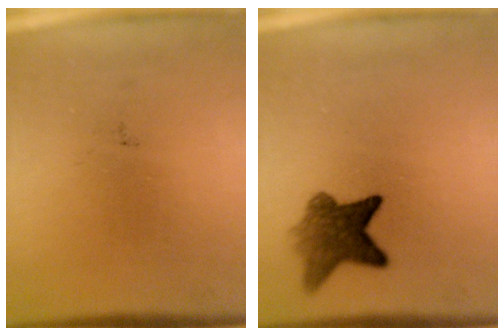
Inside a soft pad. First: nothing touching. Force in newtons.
{"total": 6.8}